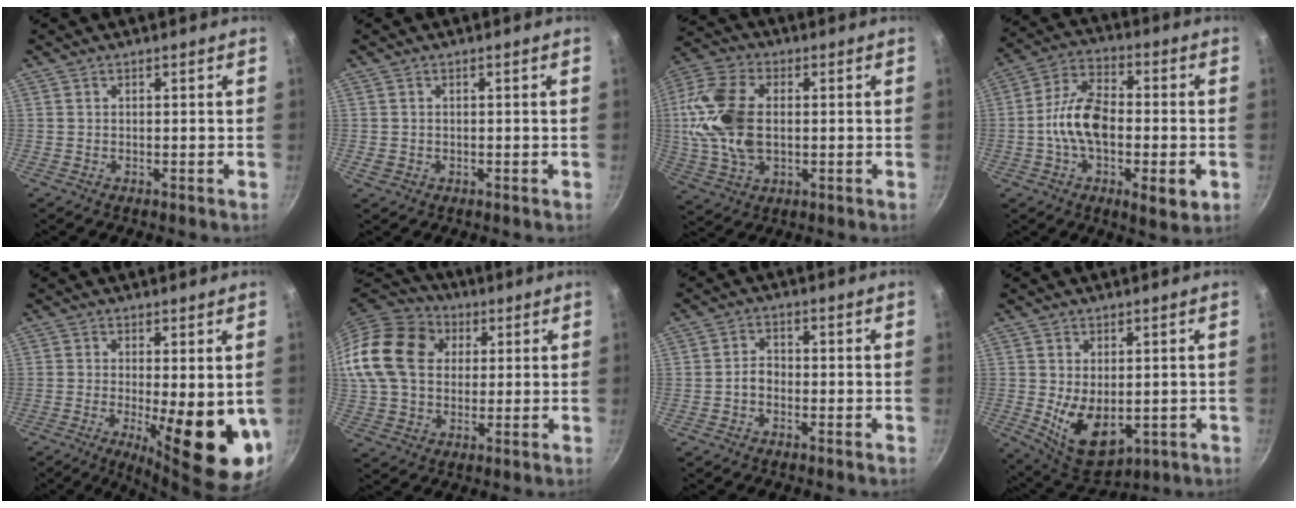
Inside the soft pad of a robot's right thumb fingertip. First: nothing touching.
{"total": 1.3, "force": [-0.2, 1.1, 0.6], "torque": [-0.007, 0.000, -0.003]}
{"total": 15.7, "force": [0.7, 9.9, 12.2], "torque": [-0.237, 0.013, 0.006]}
{"total": 16.0, "force": [-2.8, 7.4, 13.9], "torque": [-0.227, 0.027, -0.063]}
{"total": 15.0, "force": [-2.1, 4.8, 14.0], "torque": [-0.167, -0.025, -0.018]}
{"total": 19.6, "force": [4.8, 14.9, 11.9], "torque": [-0.218, 0.020, 0.078]}
{"total": 2.6, "force": [-1.1, 1.8, 1.5], "torque": [-0.018, 0.019, -0.023]}
{"total": 9.9, "force": [-0.5, 6.1, 7.8], "torque": [-0.108, -0.023, 0.015]}